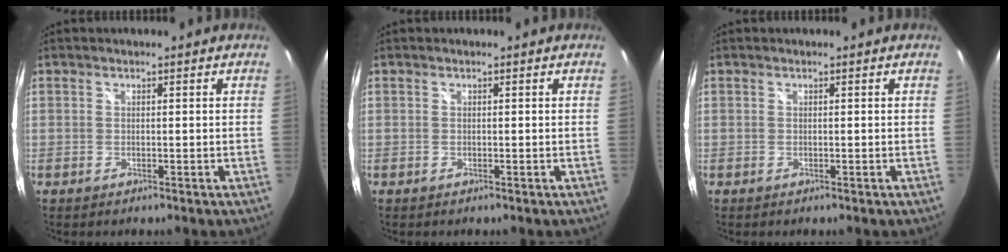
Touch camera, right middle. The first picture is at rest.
{"total": 0.0}
{"total": 0.0}